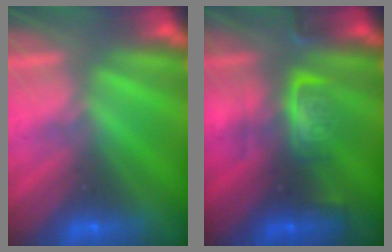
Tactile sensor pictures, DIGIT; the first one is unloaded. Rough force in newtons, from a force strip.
{"total": 2.7}